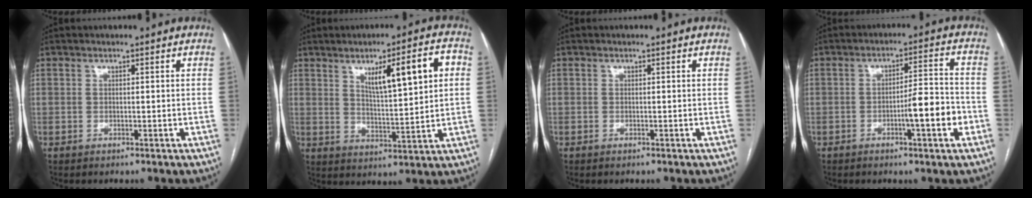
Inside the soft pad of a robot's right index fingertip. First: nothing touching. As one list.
[{"total": 10.9, "force": [3.6, 1.2, 10.3], "torque": [-0.158, 0.009, 0.058]}, {"total": 0.0}, {"total": 7.3, "force": [-2.6, 0.6, 6.8], "torque": [-0.103, 0.010, -0.036]}]